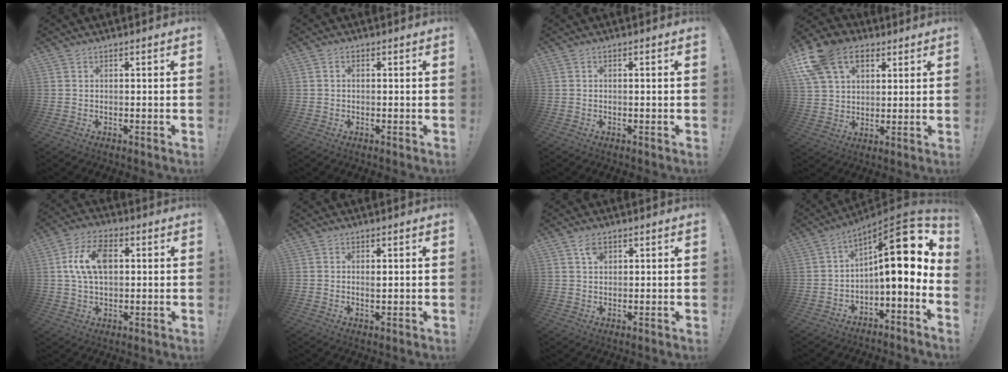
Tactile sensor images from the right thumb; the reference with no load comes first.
{"total": 0.9, "force": [-0.2, 0.6, 0.6], "torque": [-0.014, 0.003, -0.004]}
{"total": 0.7, "force": [-0.4, -0.1, 0.5], "torque": [-0.012, 0.000, -0.007]}
{"total": 16.8, "force": [7.8, 11.9, 9.0], "torque": [-0.162, -0.028, 0.148]}
{"total": 11.5, "force": [2.2, 7.2, 8.7], "torque": [-0.155, 0.009, 0.040]}
{"total": 1.1, "force": [0.3, 0.4, 0.9], "torque": [-0.003, -0.006, 0.002]}
{"total": 3.1, "force": [1.5, 2.1, 1.8], "torque": [-0.016, -0.005, 0.024]}
{"total": 16.3, "force": [4.1, 5.0, 14.9], "torque": [-0.221, -0.024, 0.066]}